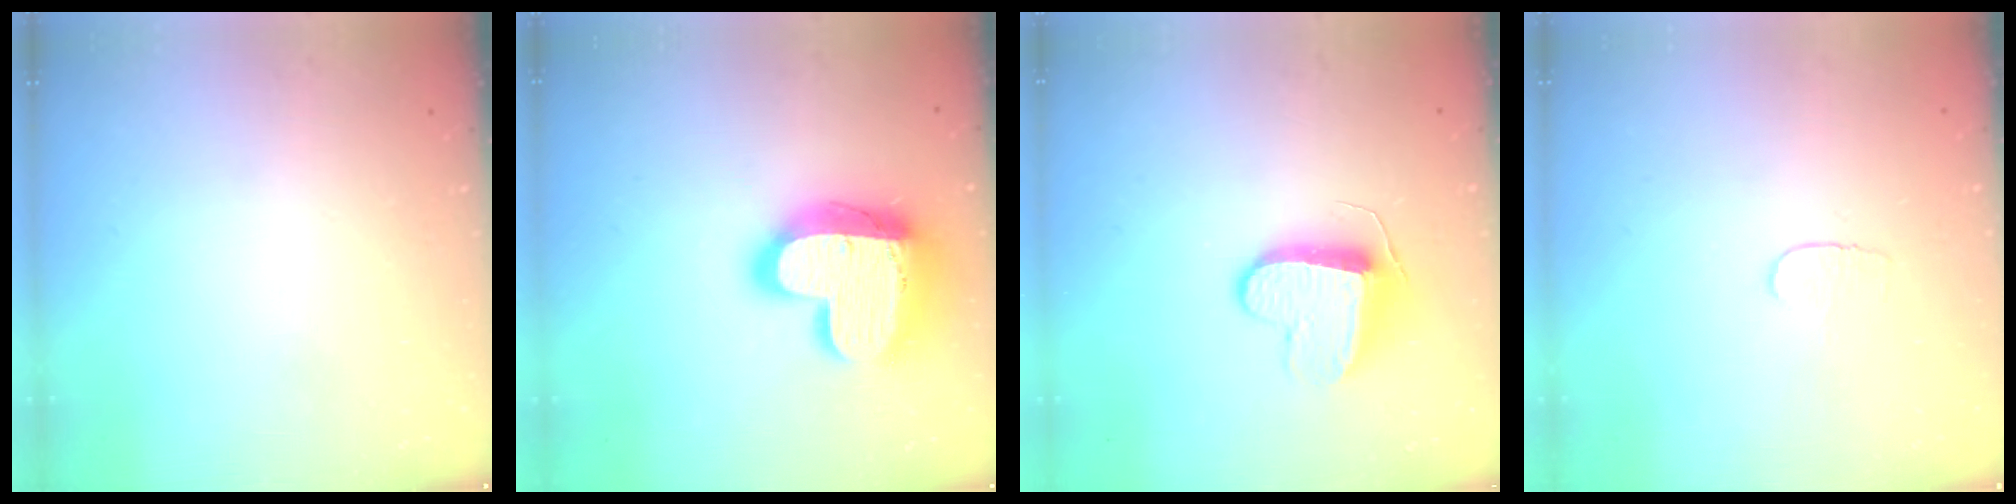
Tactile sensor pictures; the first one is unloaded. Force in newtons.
{"total": 19.7, "press": 19.7, "slide": 1.4}
{"total": 9.7, "press": 9.7, "slide": 0.4}
{"total": 3.7, "press": 3.7, "slide": 0.4}